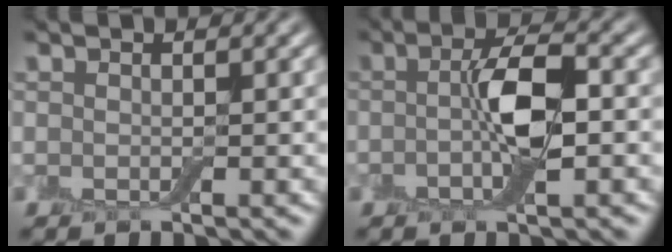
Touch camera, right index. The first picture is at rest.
{"total": 4.6, "force": [-0.5, 1.3, 4.4], "torque": [-0.084, 0.004, -0.014]}